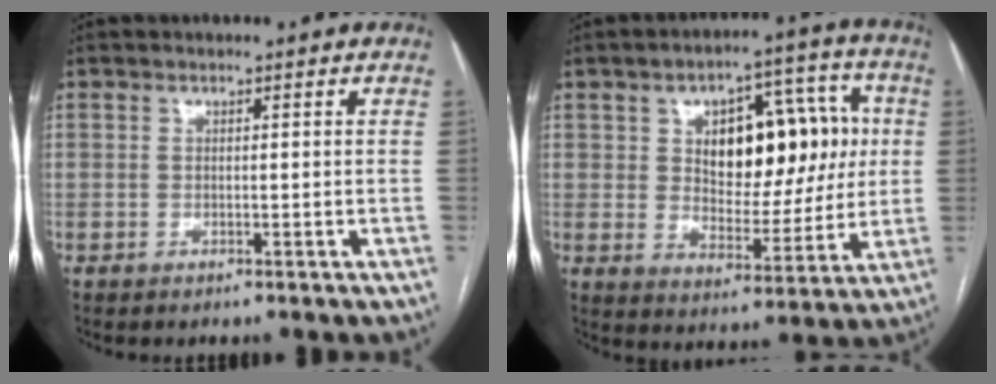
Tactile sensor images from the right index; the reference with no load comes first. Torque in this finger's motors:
{"motor_torque": [1.26, 0.88, 0.75, 0.10]}